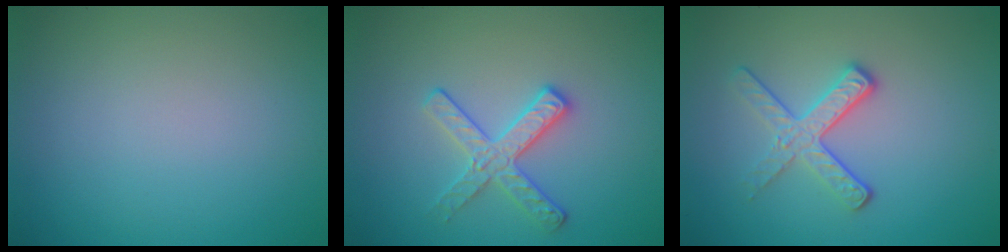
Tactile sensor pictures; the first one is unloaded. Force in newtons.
{"total": 2.8, "press": 2.7, "slide": 0.5}
{"total": 3.1, "press": 2.5, "slide": 1.9}